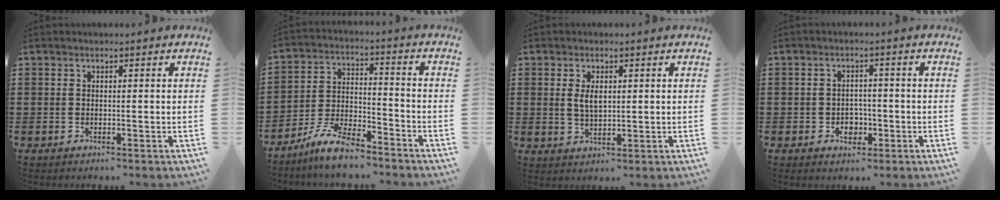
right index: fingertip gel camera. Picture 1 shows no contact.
{"total": 7.8, "force": [-6.8, 1.6, 3.4], "torque": [-0.079, 0.012, -0.133]}
{"total": 3.4, "force": [0.8, 1.6, 2.9], "torque": [-0.060, 0.007, 0.012]}
{"total": 2.8, "force": [-1.0, 2.2, 1.3], "torque": [-0.022, -0.001, -0.024]}